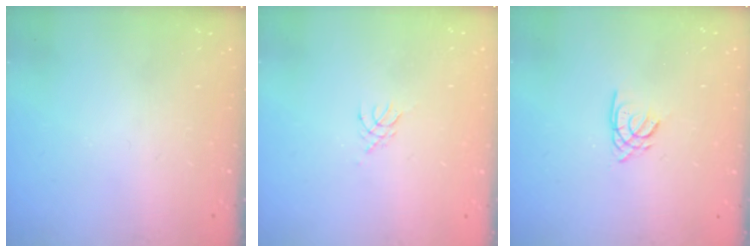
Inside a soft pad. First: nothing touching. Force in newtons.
{"total": 2.8, "press": 2.7, "slide": 0.6}
{"total": 2.2, "press": 2.2, "slide": 0.0}